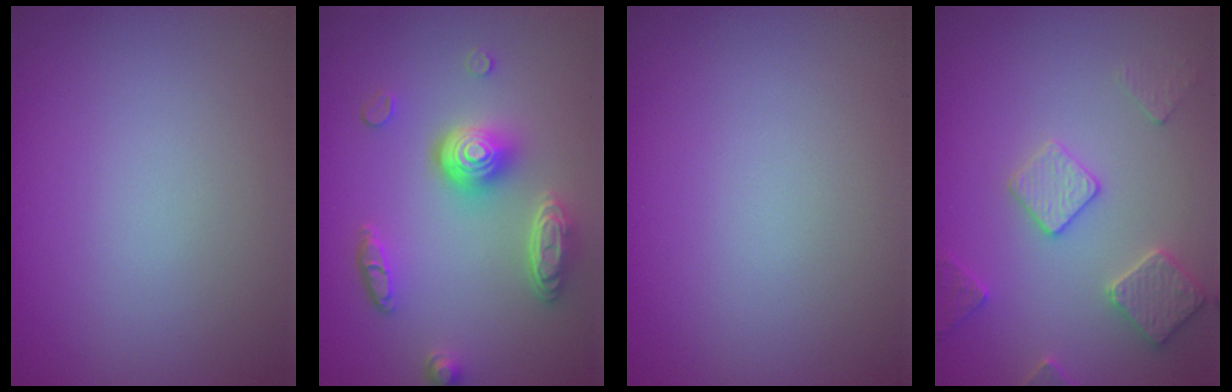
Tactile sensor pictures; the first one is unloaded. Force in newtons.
{"total": 5.2, "press": 3.8, "slide": 3.5}
{"total": 0.0}
{"total": 2.9, "press": 2.8, "slide": 0.5}